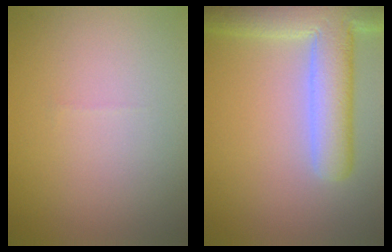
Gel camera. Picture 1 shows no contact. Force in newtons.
{"total": 7.9, "press": 7.8, "slide": 0.8}